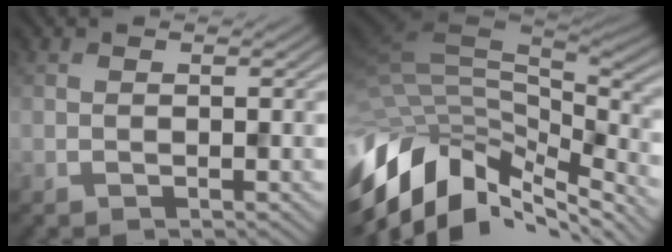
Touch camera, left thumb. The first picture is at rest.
{"total": 16.0, "force": [-8.0, 8.7, 10.8], "torque": [-0.249, -0.007, -0.126]}